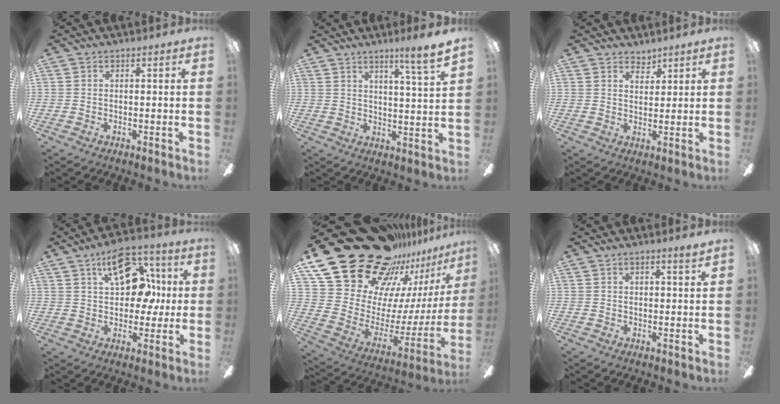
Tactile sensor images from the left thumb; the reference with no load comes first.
{"total": 6.9, "force": [5.3, -0.5, 4.4], "torque": [-0.065, -0.035, 0.082]}
{"total": 3.6, "force": [3.2, 1.5, 0.6], "torque": [-0.002, -0.018, 0.057]}
{"total": 16.3, "force": [6.2, 9.9, 11.4], "torque": [-0.155, -0.005, 0.106]}
{"total": 30.4, "force": [23.4, 14.2, 13.3], "torque": [-0.220, -0.190, 0.456]}
{"total": 2.1, "force": [1.5, 0.0, 1.5], "torque": [-0.023, -0.005, 0.023]}